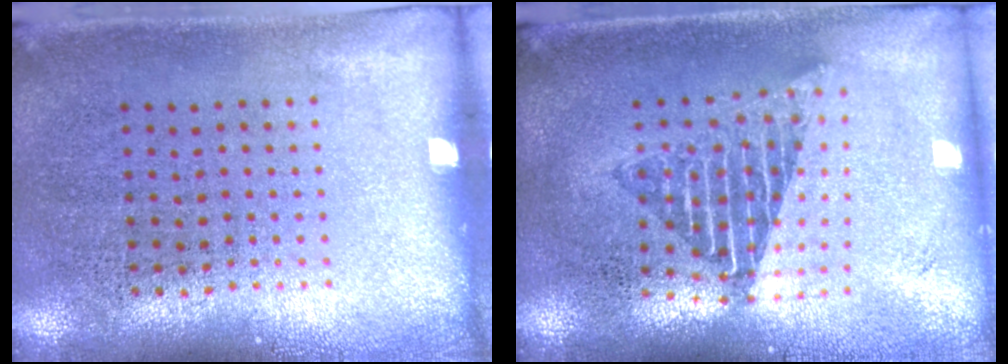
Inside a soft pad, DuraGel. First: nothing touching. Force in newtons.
{"total": 1.6, "press": 1.3, "slide": 0.9}